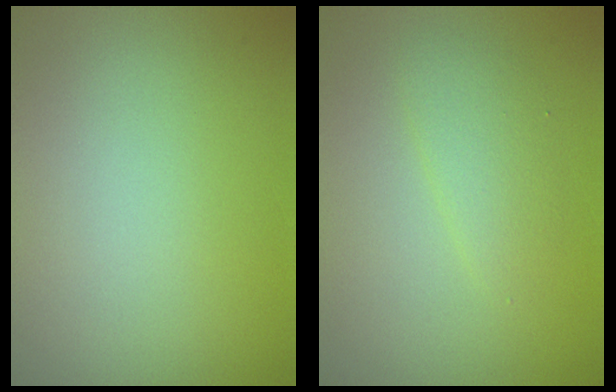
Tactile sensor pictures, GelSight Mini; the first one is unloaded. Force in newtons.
{"total": 1.9, "press": 1.9, "slide": 0.1}